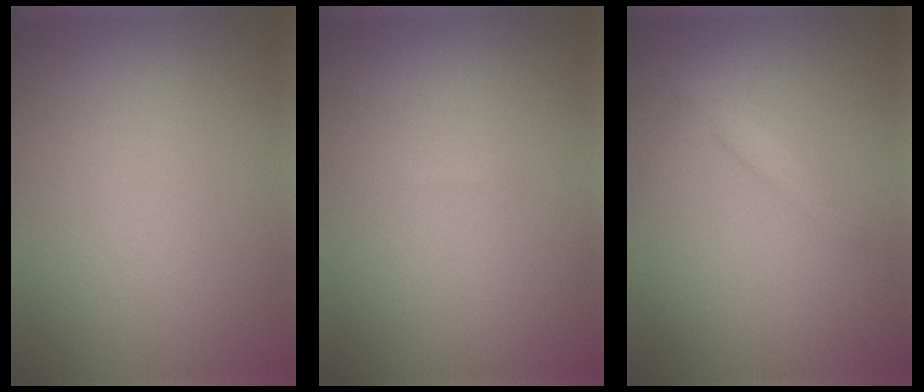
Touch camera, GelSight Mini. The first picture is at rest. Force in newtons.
{"total": 0.0}
{"total": 1.7, "press": 1.7, "slide": 0.1}